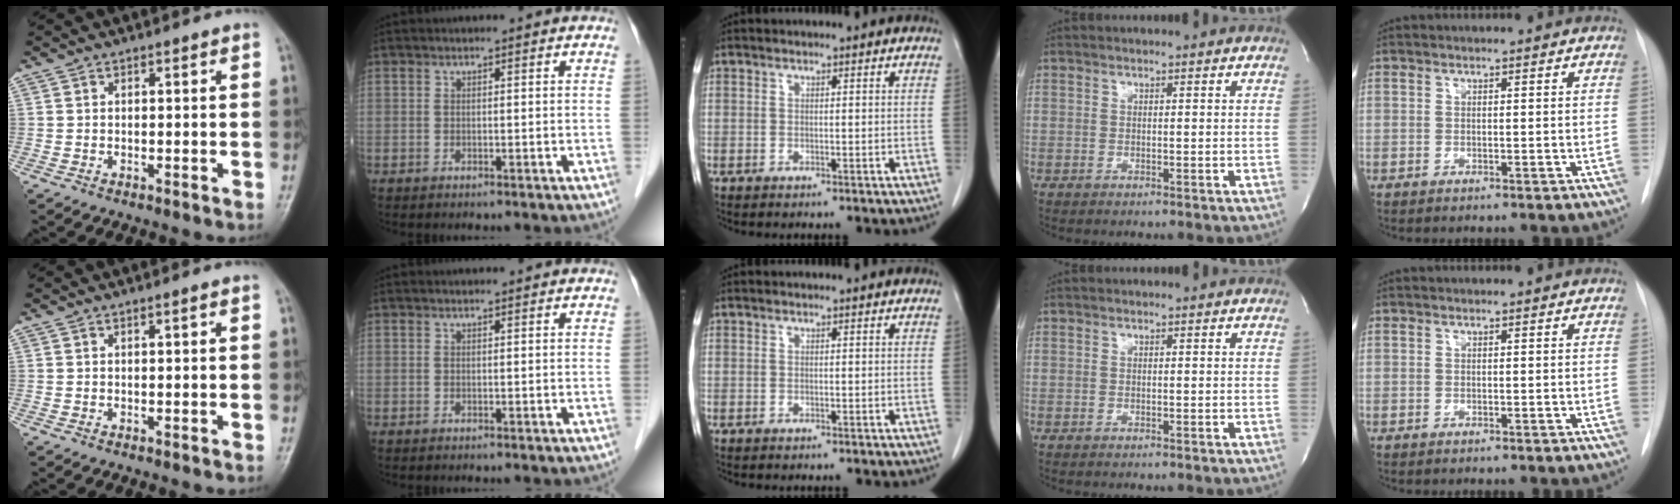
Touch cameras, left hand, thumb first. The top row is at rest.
{"thumb": {"total": 0.7, "force": [0.3, 0.1, 0.6], "torque": [-0.010, 0.000, 0.006]}, "index": {"total": 0.6, "force": [0.5, 0.0, 0.2], "torque": [-0.007, 0.005, 0.009]}}